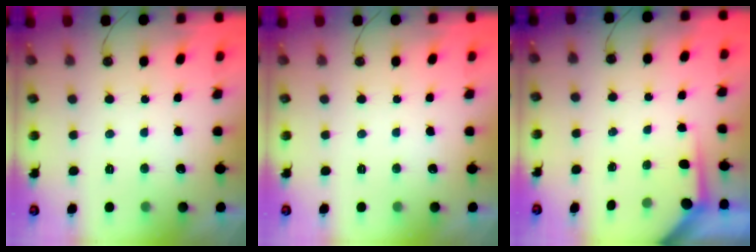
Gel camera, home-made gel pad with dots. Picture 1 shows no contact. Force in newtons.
{"total": 0.0}
{"total": 3.7, "press": 3.7, "slide": 0.5}